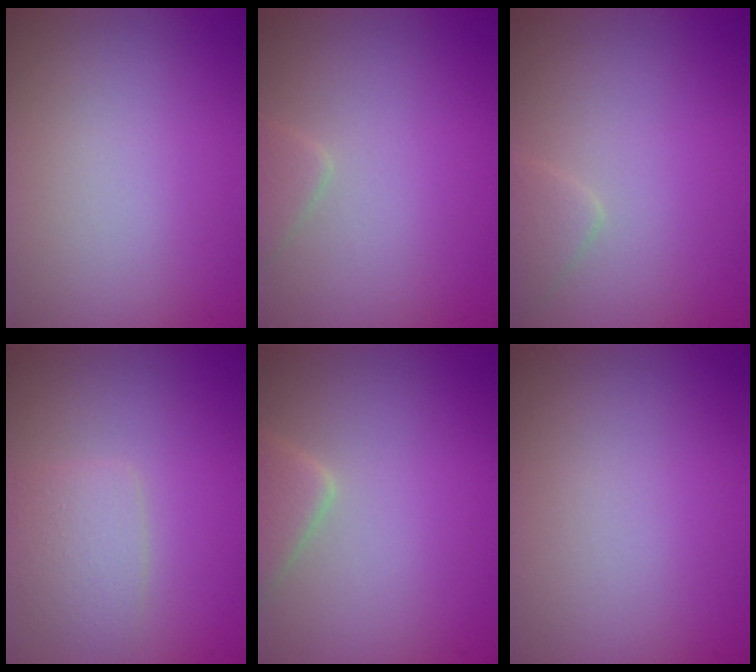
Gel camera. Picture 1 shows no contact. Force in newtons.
{"total": 1.3, "press": 1.2, "slide": 0.1}
{"total": 1.3, "press": 1.3, "slide": 0.1}
{"total": 2.3, "press": 2.3, "slide": 0.1}
{"total": 2.8, "press": 2.7, "slide": 0.1}
{"total": 0.0}